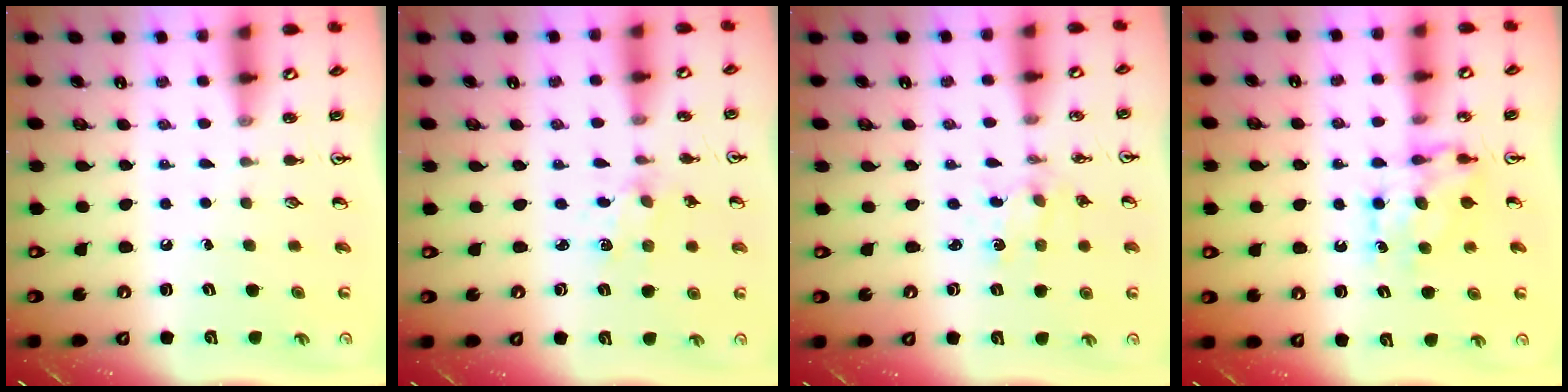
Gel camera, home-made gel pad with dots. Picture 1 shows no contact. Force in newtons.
{"total": 1.8, "press": 1.7, "slide": 0.5}
{"total": 1.2, "press": 1.1, "slide": 0.3}
{"total": 7.6, "press": 7.6, "slide": 0.7}